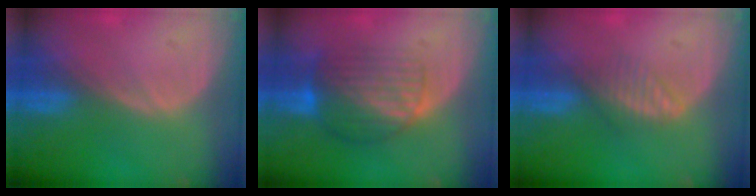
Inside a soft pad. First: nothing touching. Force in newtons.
{"total": 8.0, "press": 7.1, "slide": 3.7}
{"total": 2.7, "press": 2.7, "slide": 0.2}